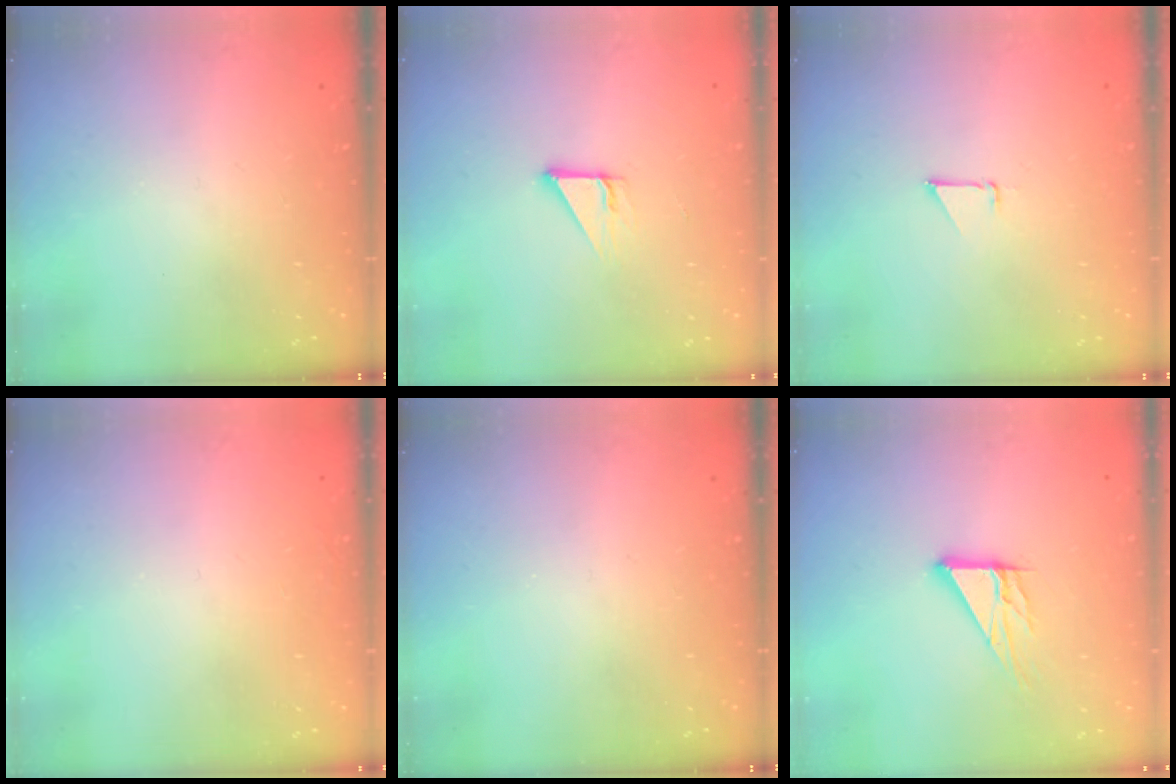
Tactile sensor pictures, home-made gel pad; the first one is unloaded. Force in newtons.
{"total": 3.3, "press": 3.3, "slide": 0.2}
{"total": 0.8, "press": 0.8, "slide": 0.1}
{"total": 1.5, "press": 1.5, "slide": 0.1}
{"total": 0.0}
{"total": 10.3, "press": 10.2, "slide": 1.0}